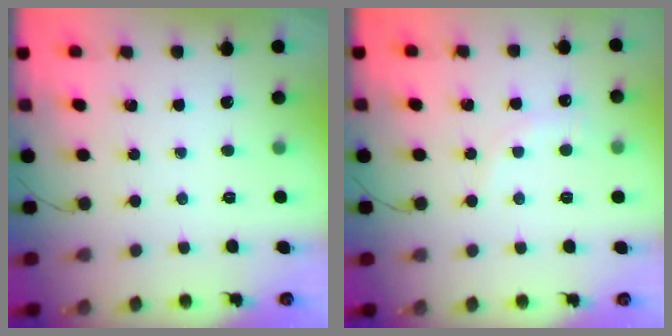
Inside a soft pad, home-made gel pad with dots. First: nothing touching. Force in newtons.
{"total": 4.6, "press": 4.3, "slide": 1.4}